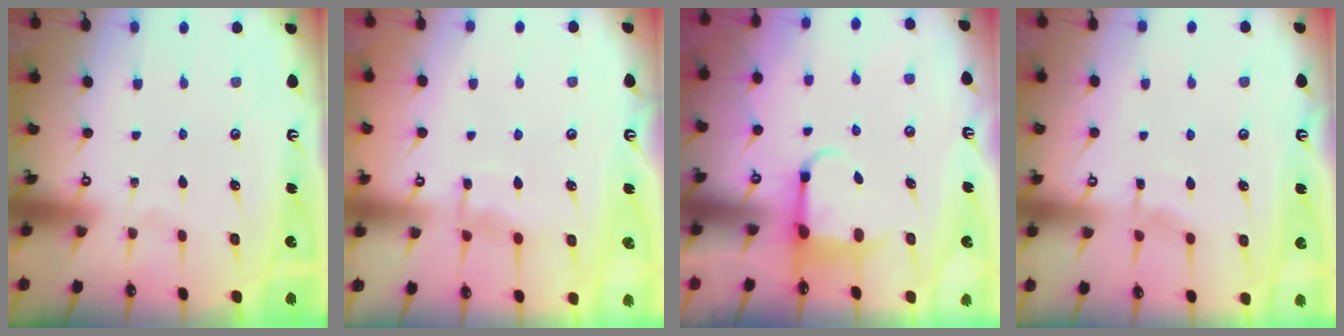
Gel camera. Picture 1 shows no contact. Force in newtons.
{"total": 7.0, "press": 7.0, "slide": 0.7}
{"total": 5.3, "press": 5.2, "slide": 1.1}
{"total": 5.3, "press": 5.3, "slide": 0.6}